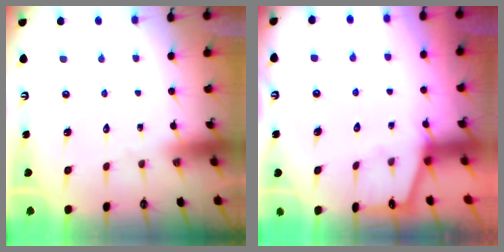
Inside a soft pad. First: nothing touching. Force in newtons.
{"total": 2.1, "press": 2.1, "slide": 0.3}